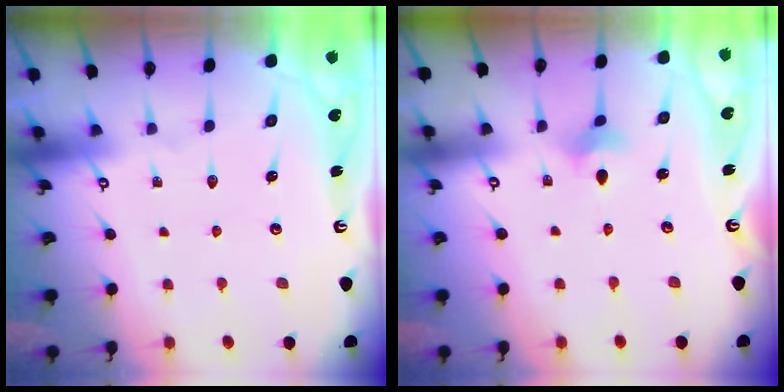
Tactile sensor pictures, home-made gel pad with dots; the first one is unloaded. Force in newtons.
{"total": 3.1, "press": 3.1, "slide": 0.5}